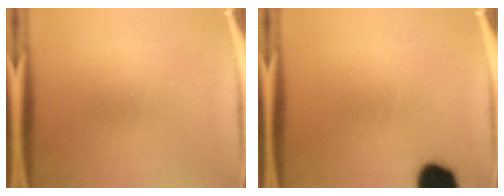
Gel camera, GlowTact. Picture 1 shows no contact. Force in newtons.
{"total": 11.7}